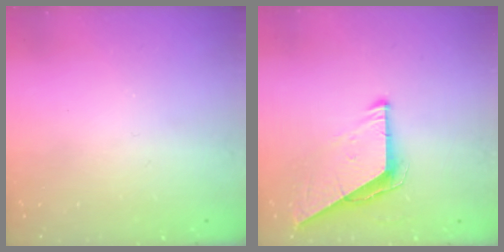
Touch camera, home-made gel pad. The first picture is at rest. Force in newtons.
{"total": 9.5, "press": 9.4, "slide": 1.0}